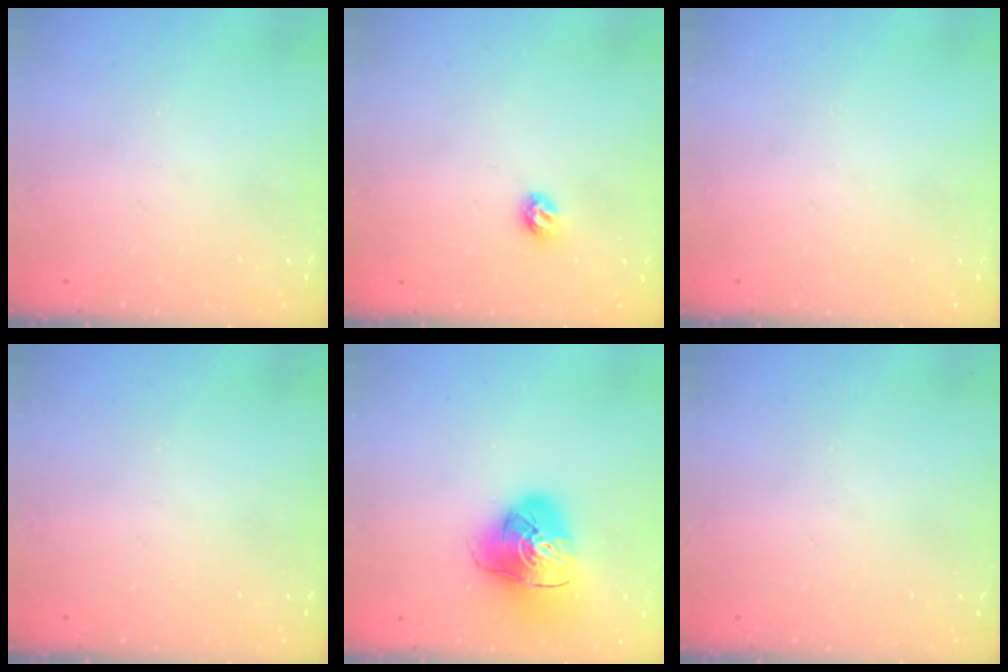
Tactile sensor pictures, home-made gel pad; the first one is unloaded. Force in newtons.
{"total": 5.9, "press": 5.9, "slide": 0.8}
{"total": 0.0}
{"total": 0.0}
{"total": 12.8, "press": 12.6, "slide": 1.9}
{"total": 0.0}